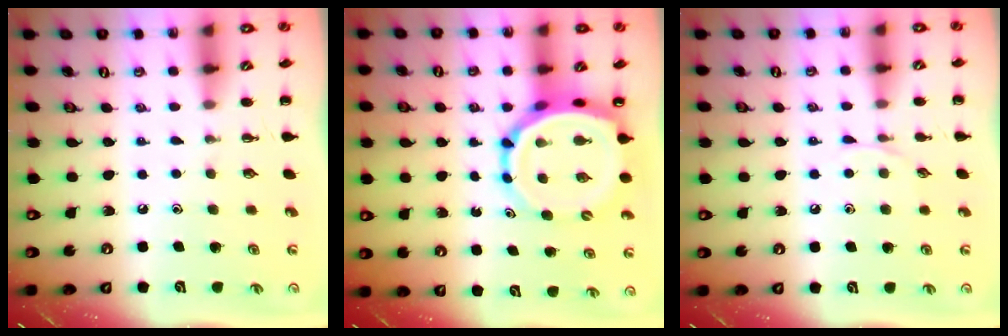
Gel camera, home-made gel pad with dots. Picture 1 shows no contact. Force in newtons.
{"total": 8.5, "press": 8.1, "slide": 2.3}
{"total": 4.2, "press": 4.0, "slide": 1.3}